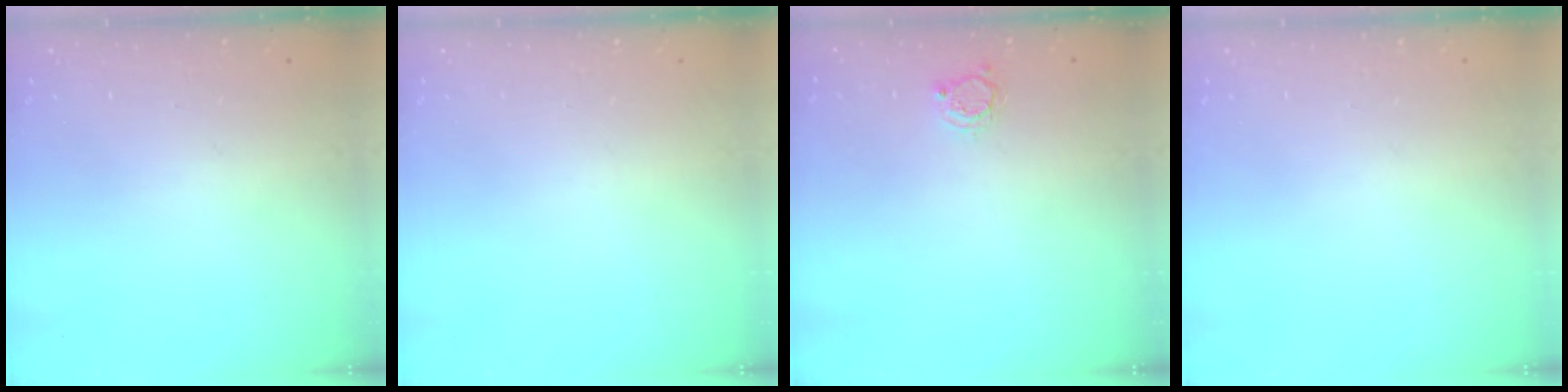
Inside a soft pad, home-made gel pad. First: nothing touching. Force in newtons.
{"total": 0.0}
{"total": 4.8, "press": 4.8, "slide": 0.4}
{"total": 0.0}